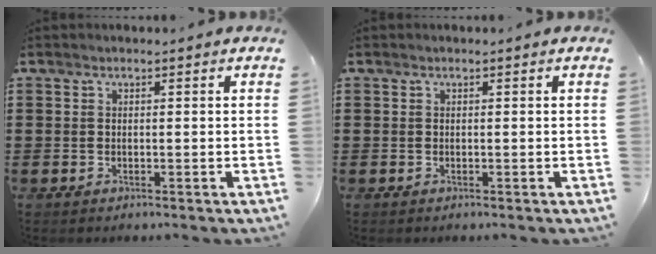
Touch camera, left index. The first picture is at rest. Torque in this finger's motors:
{"motor_torque": [-0.01, -0.01, 0.00, 0.00]}